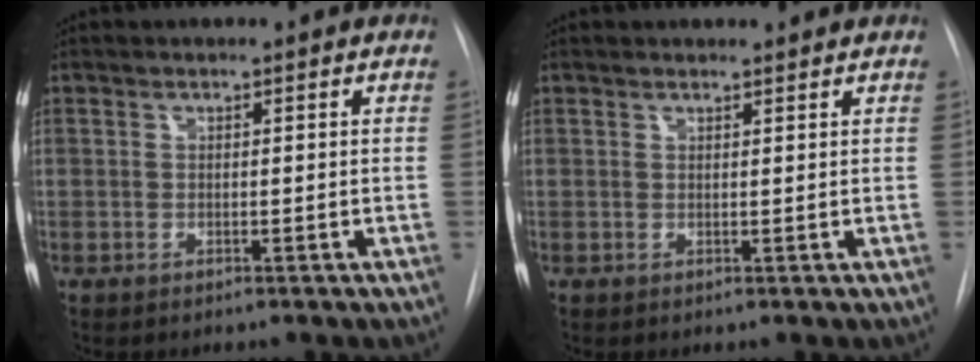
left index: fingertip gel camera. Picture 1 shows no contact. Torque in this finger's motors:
{"motor_torque": [0.11, -0.18, -0.31, 0.00]}